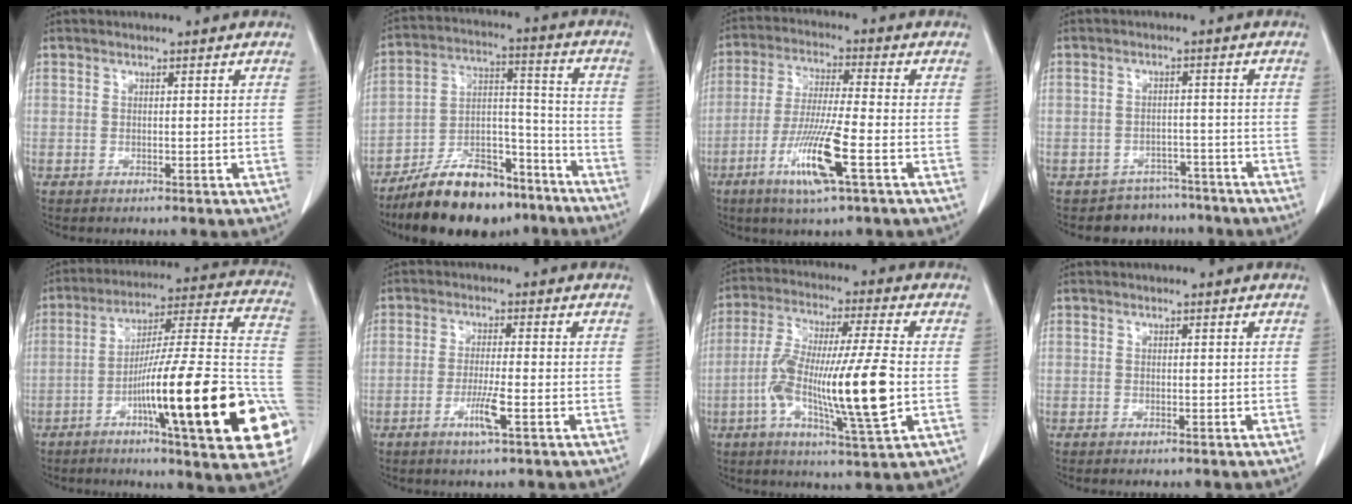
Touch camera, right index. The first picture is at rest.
{"total": 17.2, "force": [-13.4, 6.5, 8.8], "torque": [-0.151, 0.029, -0.224]}
{"total": 10.9, "force": [-4.6, 0.2, 9.9], "torque": [-0.198, -0.018, -0.087]}
{"total": 5.3, "force": [-4.5, 2.7, -0.7], "torque": [0.016, 0.021, -0.065]}
{"total": 28.9, "force": [-9.2, 2.5, 27.2], "torque": [-0.300, -0.002, -0.140]}
{"total": 4.4, "force": [-1.9, -0.2, 4.0], "torque": [-0.079, -0.008, -0.036]}
{"total": 16.2, "force": [-2.9, 0.9, 15.9], "torque": [-0.296, -0.004, -0.052]}
{"total": 0.6, "force": [-0.5, 0.0, 0.3], "torque": [-0.011, -0.002, -0.008]}